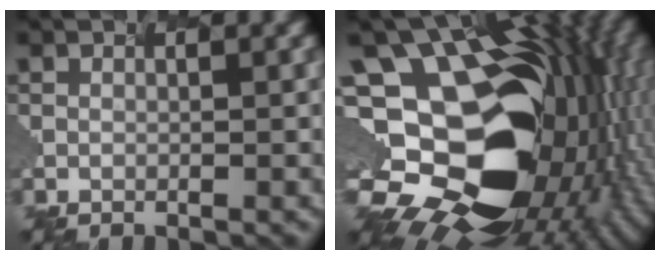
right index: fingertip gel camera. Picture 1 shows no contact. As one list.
[{"total": 18.9, "force": [-2.4, 12.4, 14.1], "torque": [-0.238, 0.006, -0.036]}]